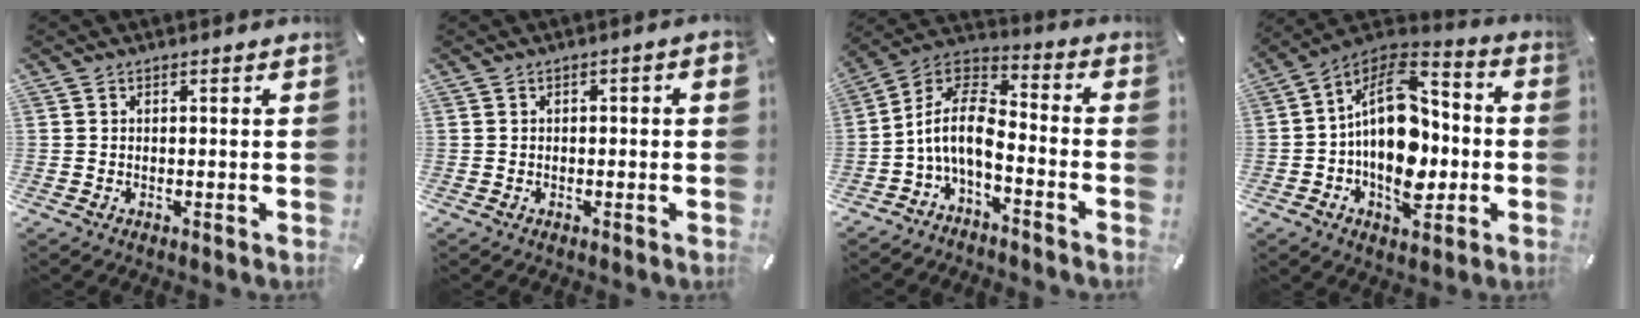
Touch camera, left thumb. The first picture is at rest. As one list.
[{"total": 1.4, "force": [-0.4, 0.6, 1.2], "torque": [-0.020, 0.003, -0.007]}, {"total": 10.5, "force": [-4.1, 5.1, 8.1], "torque": [-0.184, -0.003, -0.083]}, {"total": 19.4, "force": [-1.5, 12.9, 14.4], "torque": [-0.260, -0.007, -0.027]}]